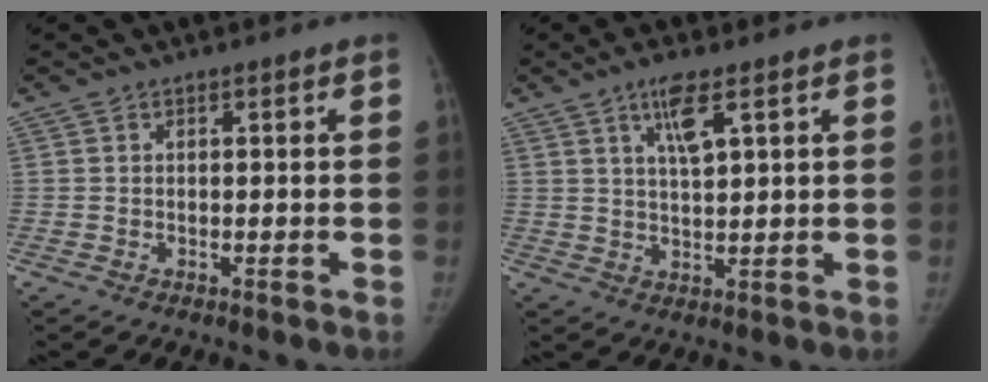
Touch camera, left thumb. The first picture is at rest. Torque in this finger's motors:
{"motor_torque": [-0.23, 0.35, -0.14, -0.01, 0.09]}